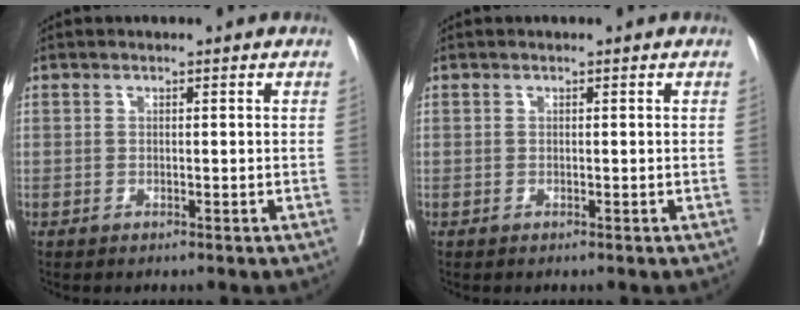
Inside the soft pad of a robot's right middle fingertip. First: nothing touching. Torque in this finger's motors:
{"motor_torque": [0.22, -0.22, -0.65, -0.17]}